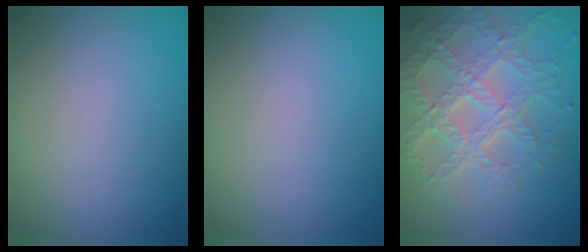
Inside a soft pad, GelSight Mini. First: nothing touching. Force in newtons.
{"total": 0.0}
{"total": 6.7, "press": 4.8, "slide": 4.7}